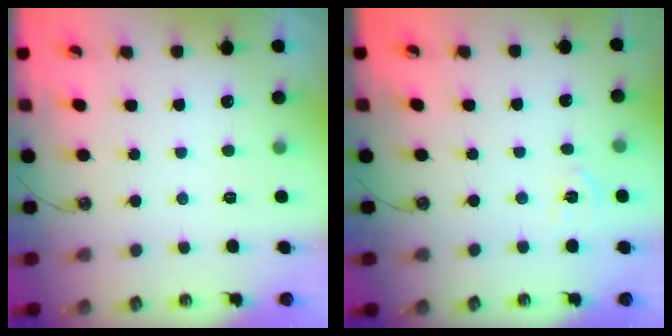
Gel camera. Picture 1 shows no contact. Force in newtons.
{"total": 3.2, "press": 3.2, "slide": 0.4}